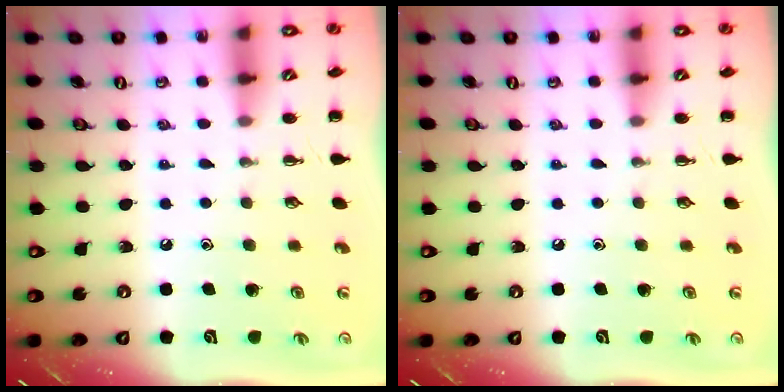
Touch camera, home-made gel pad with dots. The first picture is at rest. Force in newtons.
{"total": 0.0}